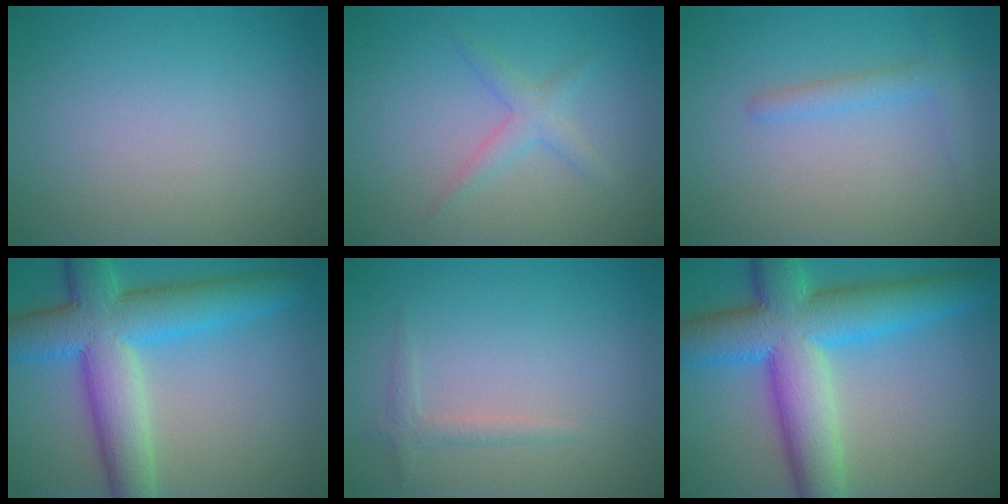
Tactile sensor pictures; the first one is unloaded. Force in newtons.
{"total": 1.9, "press": 1.9, "slide": 0.1}
{"total": 1.9, "press": 1.9, "slide": 0.1}
{"total": 9.6, "press": 9.6, "slide": 0.3}
{"total": 1.2, "press": 1.2, "slide": 0.0}
{"total": 11.4, "press": 11.4, "slide": 0.1}